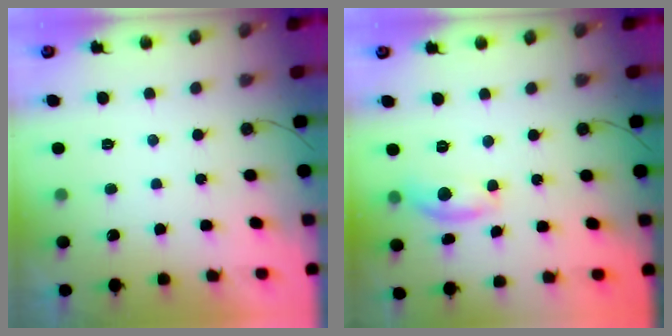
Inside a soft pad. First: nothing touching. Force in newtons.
{"total": 8.2, "press": 8.2, "slide": 0.4}